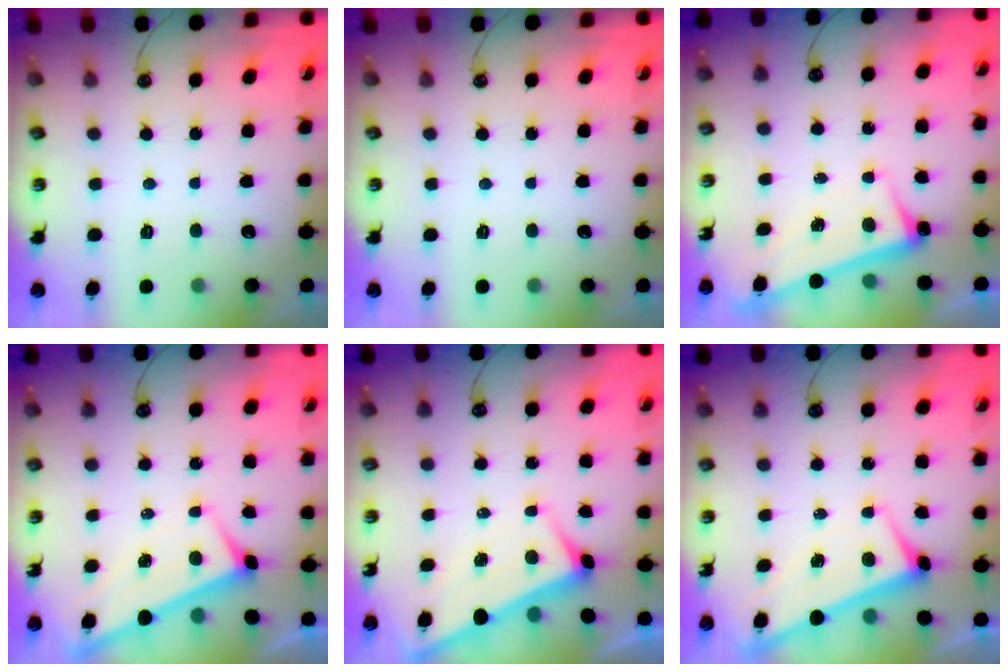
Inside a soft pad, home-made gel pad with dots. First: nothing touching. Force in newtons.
{"total": 0.0}
{"total": 2.6, "press": 2.5, "slide": 0.7}
{"total": 1.3, "press": 1.3, "slide": 0.4}
{"total": 2.8, "press": 2.7, "slide": 0.6}
{"total": 1.0, "press": 1.0, "slide": 0.1}